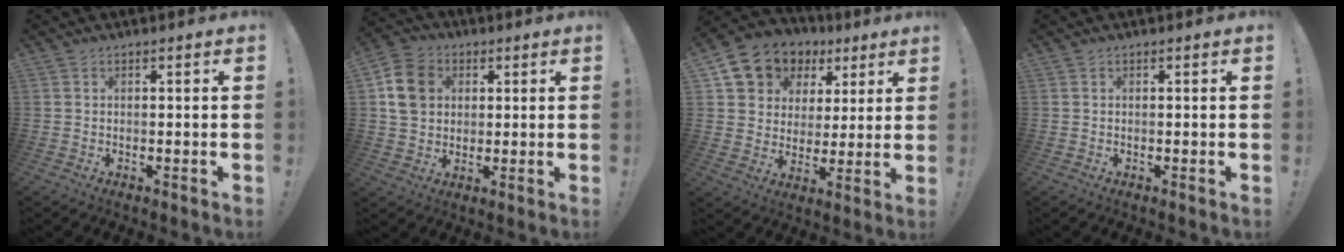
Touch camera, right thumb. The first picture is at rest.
{"total": 10.4, "force": [2.6, 8.8, 4.9], "torque": [-0.080, 0.005, 0.056]}
{"total": 10.8, "force": [5.7, 8.7, 3.1], "torque": [-0.052, -0.037, 0.116]}
{"total": 0.0}